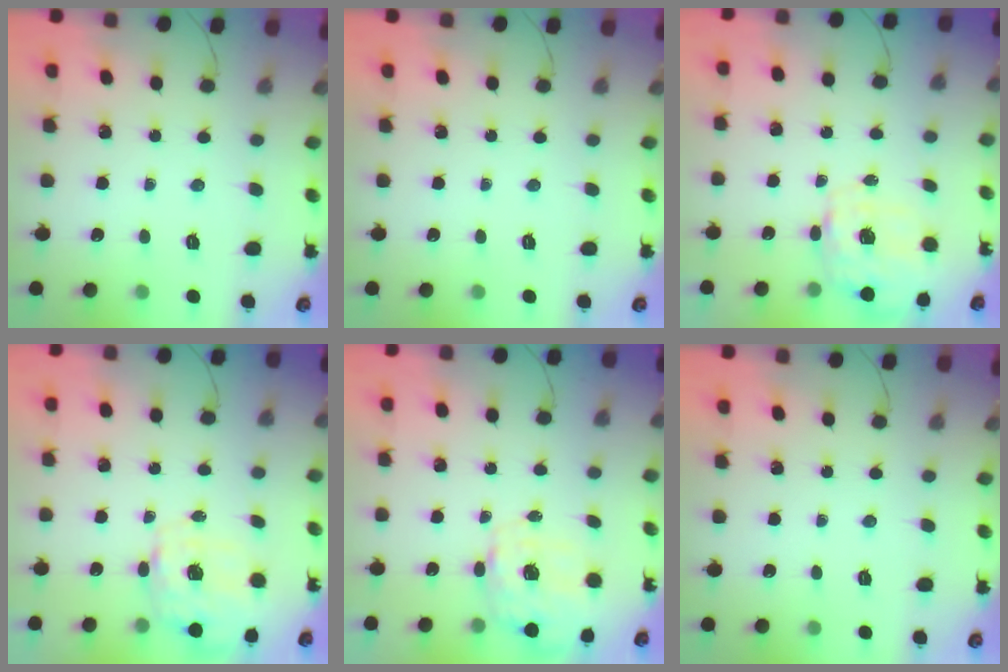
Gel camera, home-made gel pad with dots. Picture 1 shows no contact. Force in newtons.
{"total": 0.0}
{"total": 2.7, "press": 2.6, "slide": 0.9}
{"total": 2.7, "press": 2.6, "slide": 0.9}
{"total": 2.8, "press": 2.6, "slide": 0.9}
{"total": 0.0}